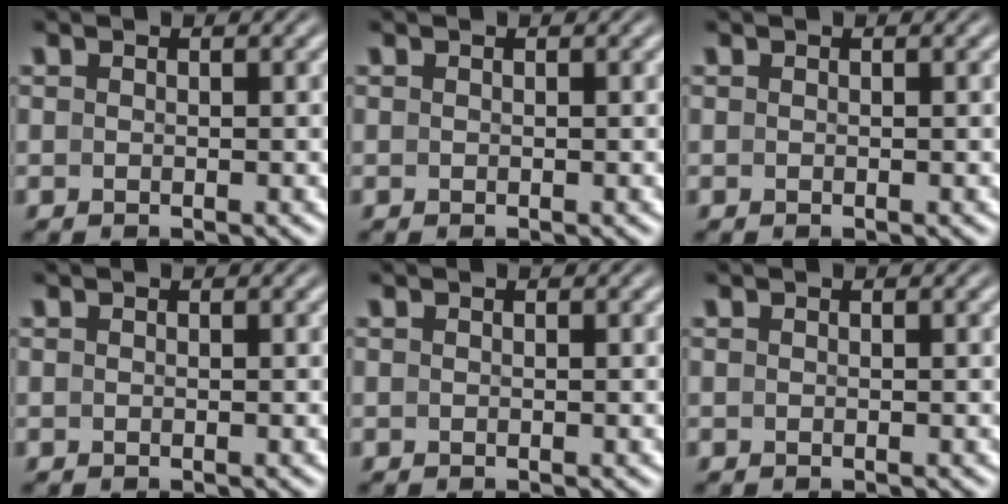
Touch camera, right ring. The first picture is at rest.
{"total": 0.0}
{"total": 0.0}
{"total": 0.0}
{"total": 0.0}
{"total": 0.0}